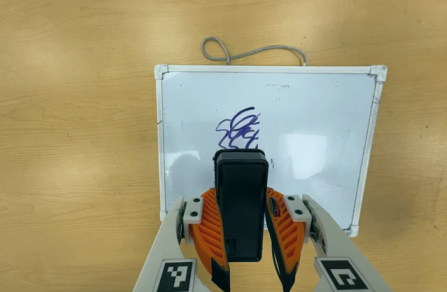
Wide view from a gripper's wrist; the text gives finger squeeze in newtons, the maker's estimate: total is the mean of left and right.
{"total": 9.1, "left": 7.0, "right": 11.2}